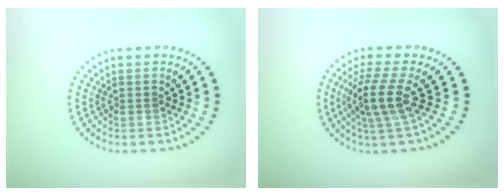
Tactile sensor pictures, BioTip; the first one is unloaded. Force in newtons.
{"total": 3.9, "press": 2.9, "slide": 2.6}